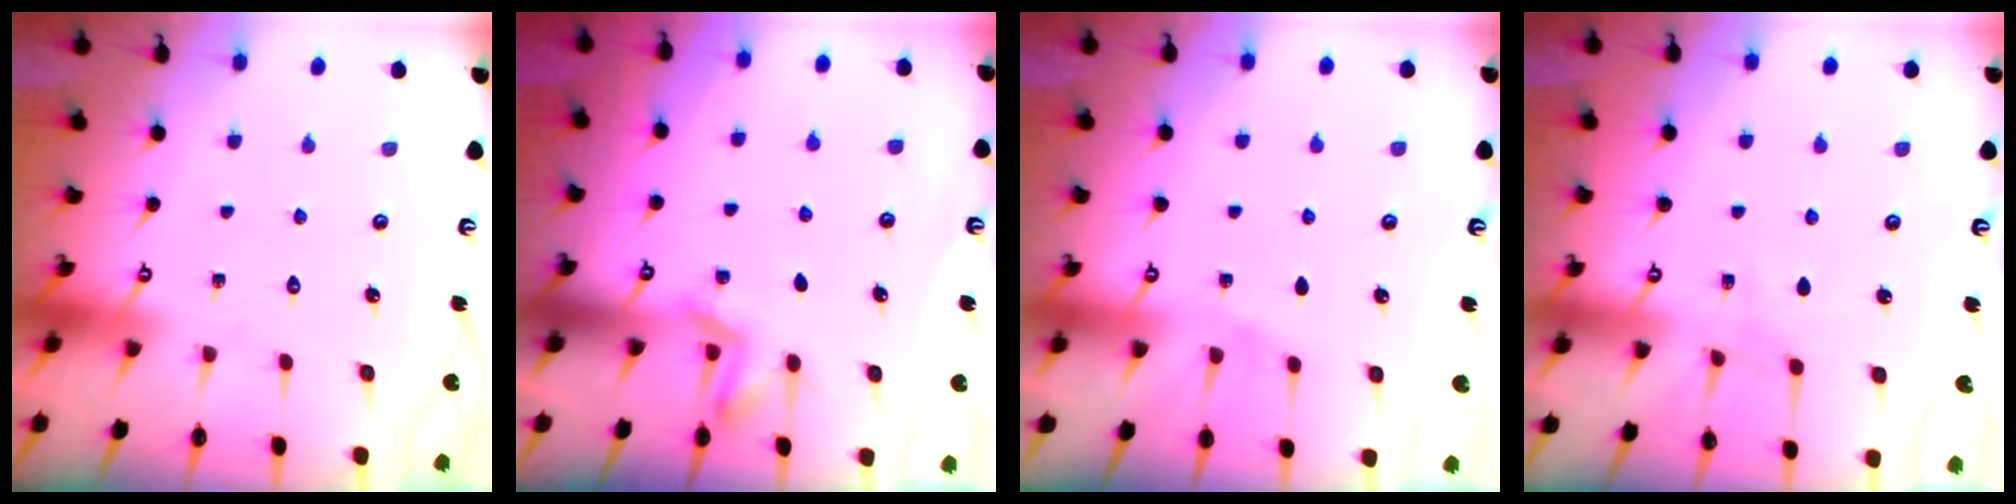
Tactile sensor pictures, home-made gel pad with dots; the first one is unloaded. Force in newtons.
{"total": 2.3, "press": 2.0, "slide": 1.0}
{"total": 4.5, "press": 3.8, "slide": 2.4}
{"total": 4.3, "press": 4.3, "slide": 0.6}